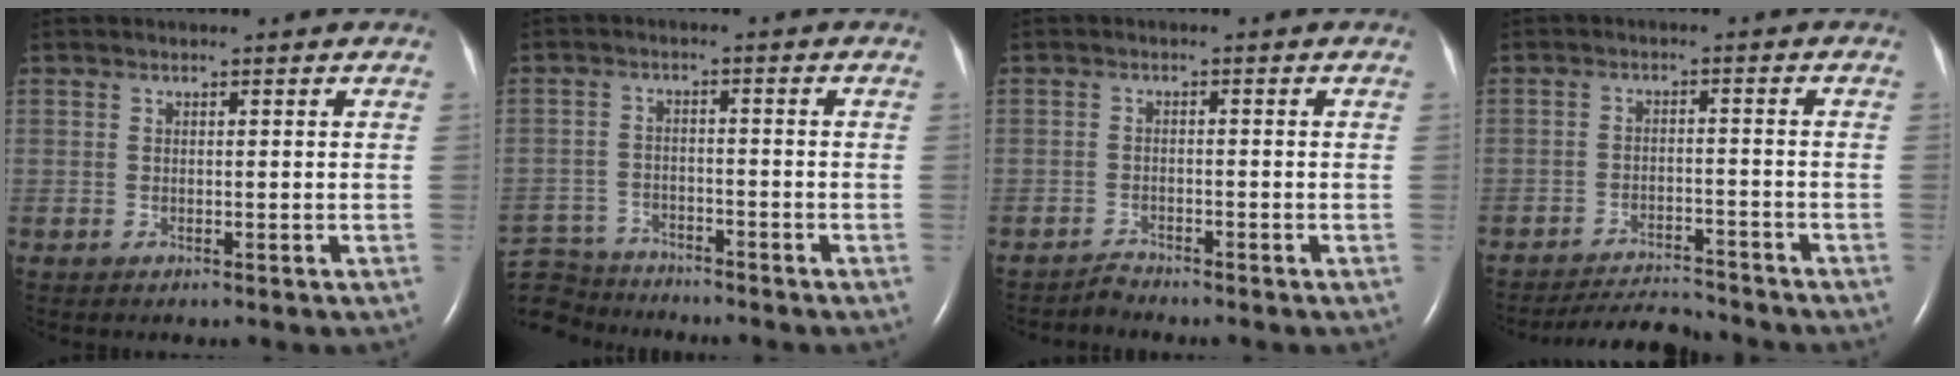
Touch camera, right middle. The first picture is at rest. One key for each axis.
{"total": 10.3, "fx": -9.8, "fy": 3.1, "fz": 1.2, "tx": -0.044, "ty": 0.006, "tz": -0.170}
{"total": 1.5, "fx": -1.4, "fy": -0.2, "fz": -0.4, "tx": 0.011, "ty": -0.008, "tz": -0.026}
{"total": 6.9, "fx": -6.8, "fy": 0.1, "fz": 0.5, "tx": -0.012, "ty": -0.011, "tz": -0.116}